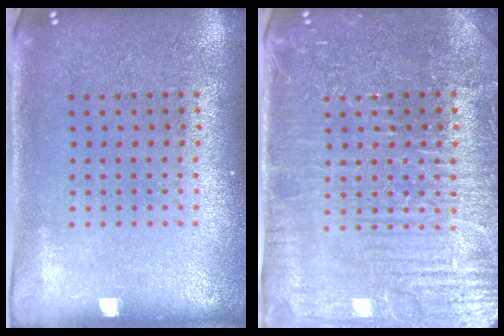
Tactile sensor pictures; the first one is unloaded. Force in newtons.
{"total": 4.7, "press": 4.6, "slide": 1.3}